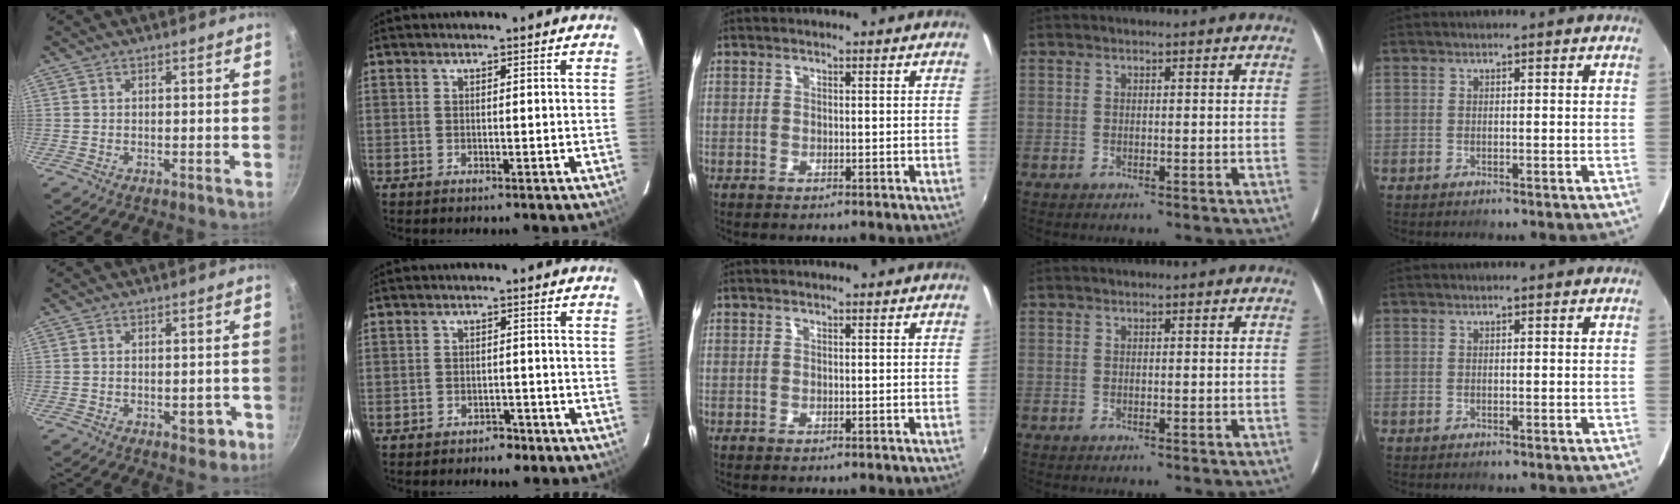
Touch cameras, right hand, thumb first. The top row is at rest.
{"thumb": {"total": 3.9, "force": [-1.4, 2.1, 2.9], "torque": [-0.016, 0.012, -0.015]}, "index": {"total": 3.3, "force": [-2.6, 1.9, 0.8], "torque": [-0.021, 0.010, -0.029]}}